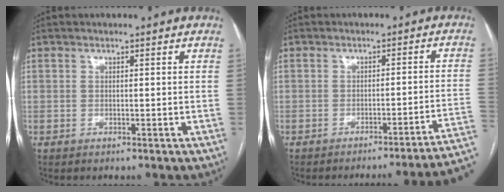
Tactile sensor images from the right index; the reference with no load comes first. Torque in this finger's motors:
{"motor_torque": [0.28, -1.86, 0.26, -0.01]}